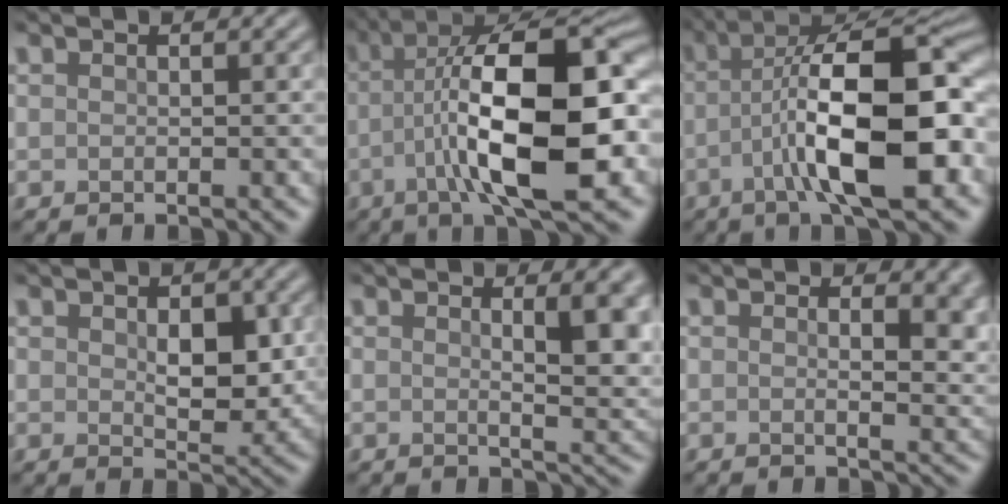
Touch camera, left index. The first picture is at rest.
{"total": 14.0, "force": [-2.1, 4.5, 13.1], "torque": [-0.216, 0.009, -0.041]}
{"total": 12.7, "force": [-2.6, 4.0, 11.8], "torque": [-0.187, 0.007, -0.048]}
{"total": 4.1, "force": [0.4, 2.3, 3.4], "torque": [-0.051, -0.008, 0.012]}
{"total": 5.4, "force": [1.2, 1.5, 5.0], "torque": [-0.054, 0.002, 0.018]}
{"total": 5.3, "force": [1.1, 2.2, 4.7], "torque": [-0.035, -0.002, 0.016]}